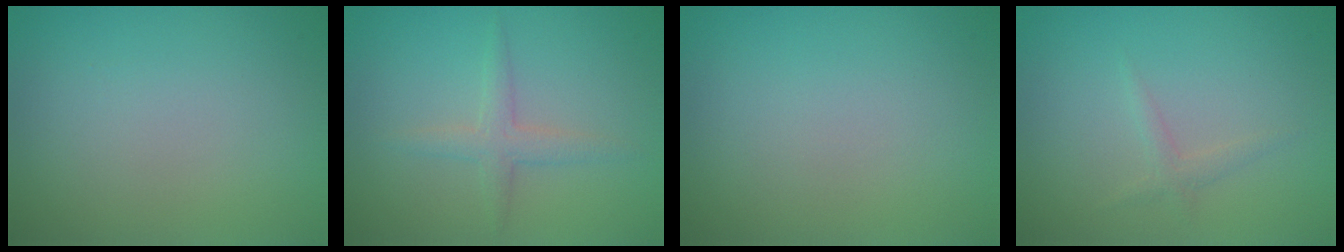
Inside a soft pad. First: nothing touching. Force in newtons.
{"total": 1.9, "press": 1.9, "slide": 0.1}
{"total": 0.0}
{"total": 1.1, "press": 1.1, "slide": 0.0}